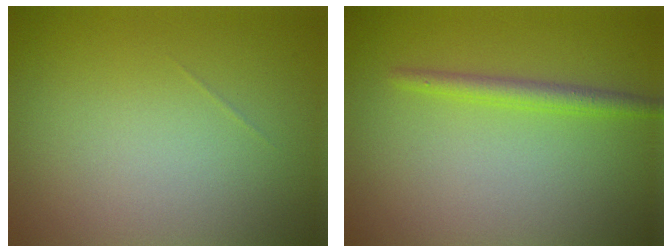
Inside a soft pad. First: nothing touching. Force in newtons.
{"total": 1.9, "press": 1.9, "slide": 0.2}